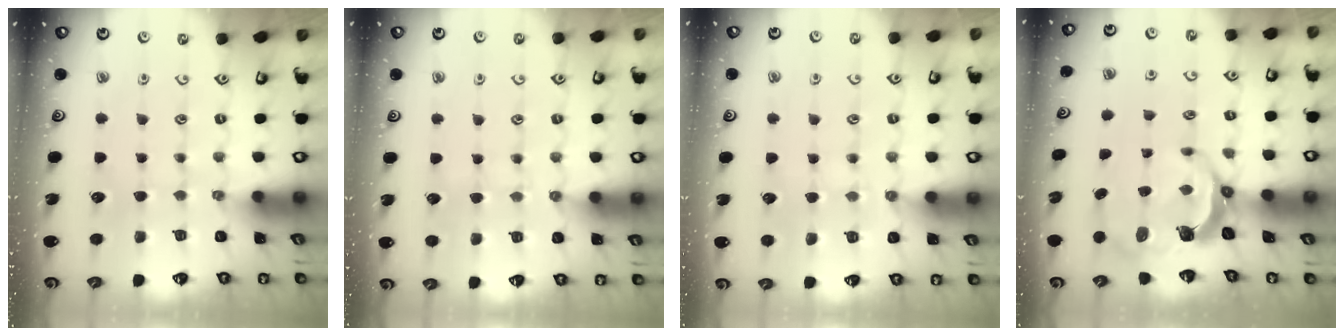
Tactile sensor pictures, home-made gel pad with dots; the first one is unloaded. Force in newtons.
{"total": 4.6, "press": 4.6, "slide": 0.4}
{"total": 4.0, "press": 3.9, "slide": 0.6}
{"total": 6.6, "press": 5.1, "slide": 4.2}